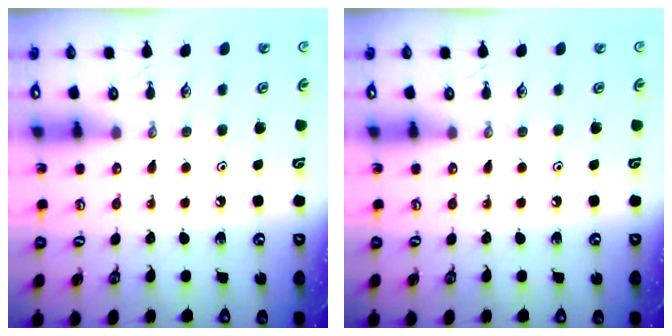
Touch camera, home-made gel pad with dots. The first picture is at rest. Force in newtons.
{"total": 0.0}